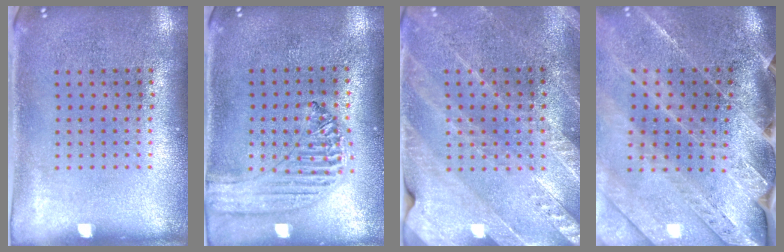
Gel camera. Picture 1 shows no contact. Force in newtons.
{"total": 1.2, "press": 1.2, "slide": 0.2}
{"total": 2.6, "press": 2.5, "slide": 0.7}
{"total": 3.6, "press": 3.0, "slide": 2.0}